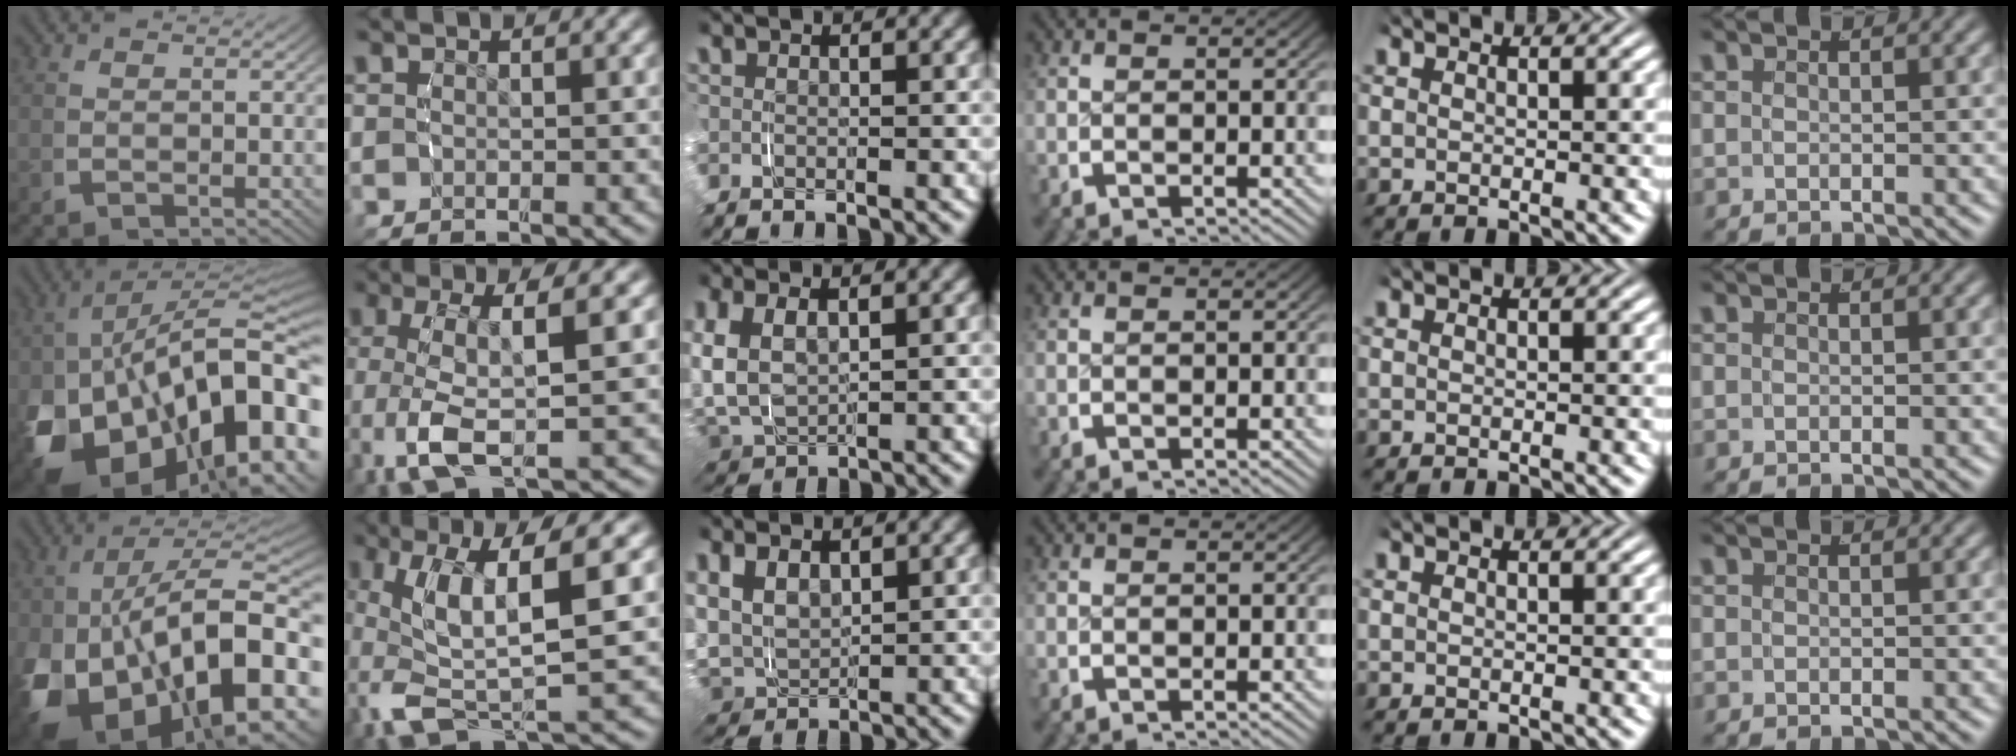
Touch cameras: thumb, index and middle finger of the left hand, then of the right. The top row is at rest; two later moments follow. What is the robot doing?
{"motion": "grasp_and_lifting", "object": "shoes"}